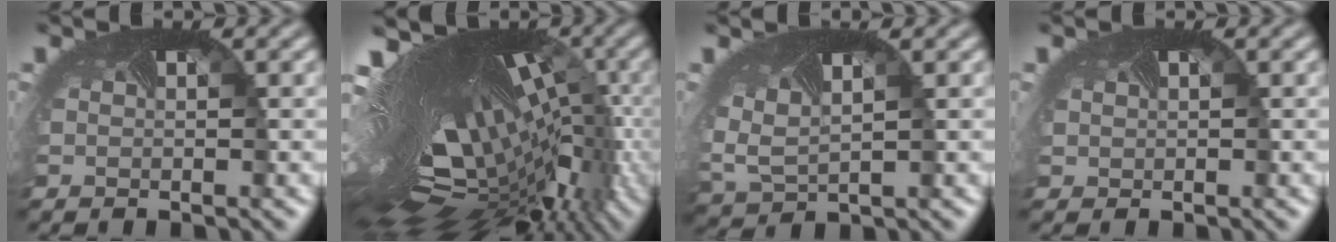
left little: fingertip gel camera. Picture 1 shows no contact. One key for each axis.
{"total": 17.7, "fx": -0.9, "fy": 7.7, "fz": 15.9, "tx": -0.235, "ty": 0.012, "tz": 0.003}
{"total": 4.0, "fx": 1.6, "fy": 2.1, "fz": 3.0, "tx": -0.070, "ty": 0.001, "tz": 0.035}
{"total": 0.6, "fx": 0.4, "fy": 0.3, "fz": 0.0, "tx": -0.005, "ty": 0.002, "tz": 0.009}